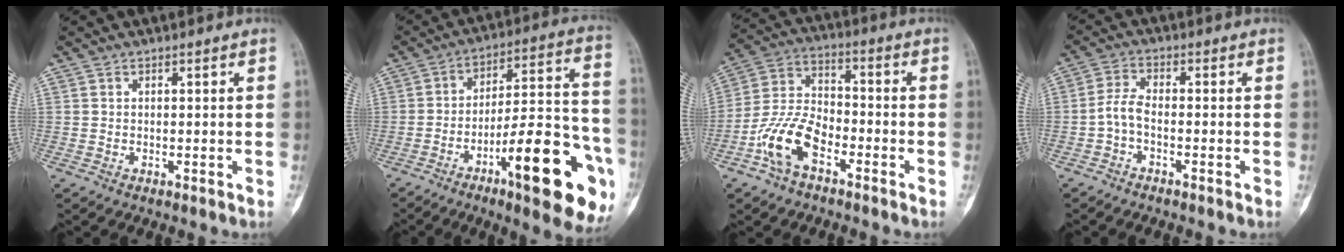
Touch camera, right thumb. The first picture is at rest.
{"total": 23.4, "force": [-10.3, 6.1, 20.2], "torque": [-0.249, 0.059, -0.147]}
{"total": 11.5, "force": [-5.4, 6.3, 7.9], "torque": [-0.158, 0.041, -0.109]}
{"total": 3.7, "force": [-1.5, 1.5, 3.0], "torque": [-0.067, 0.015, -0.038]}